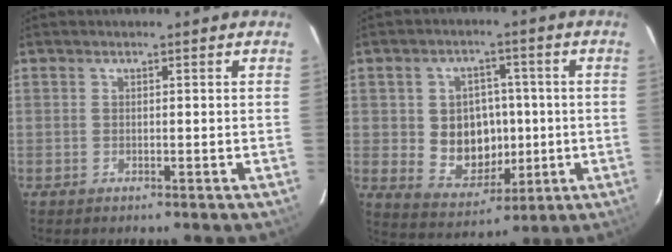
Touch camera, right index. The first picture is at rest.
{"total": 10.6, "force": [-0.5, 9.1, 5.5], "torque": [-0.120, 0.008, 0.014]}